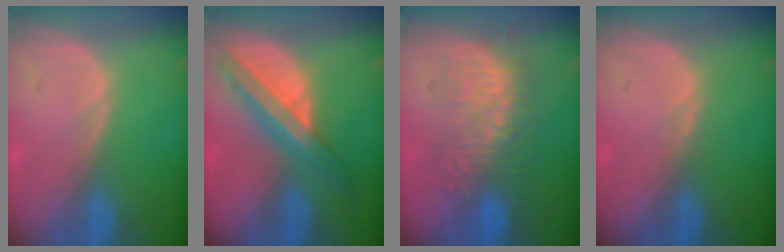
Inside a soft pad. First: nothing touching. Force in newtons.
{"total": 8.2, "press": 7.0, "slide": 4.3}
{"total": 8.9, "press": 8.6, "slide": 2.0}
{"total": 0.6, "press": 0.5, "slide": 0.3}